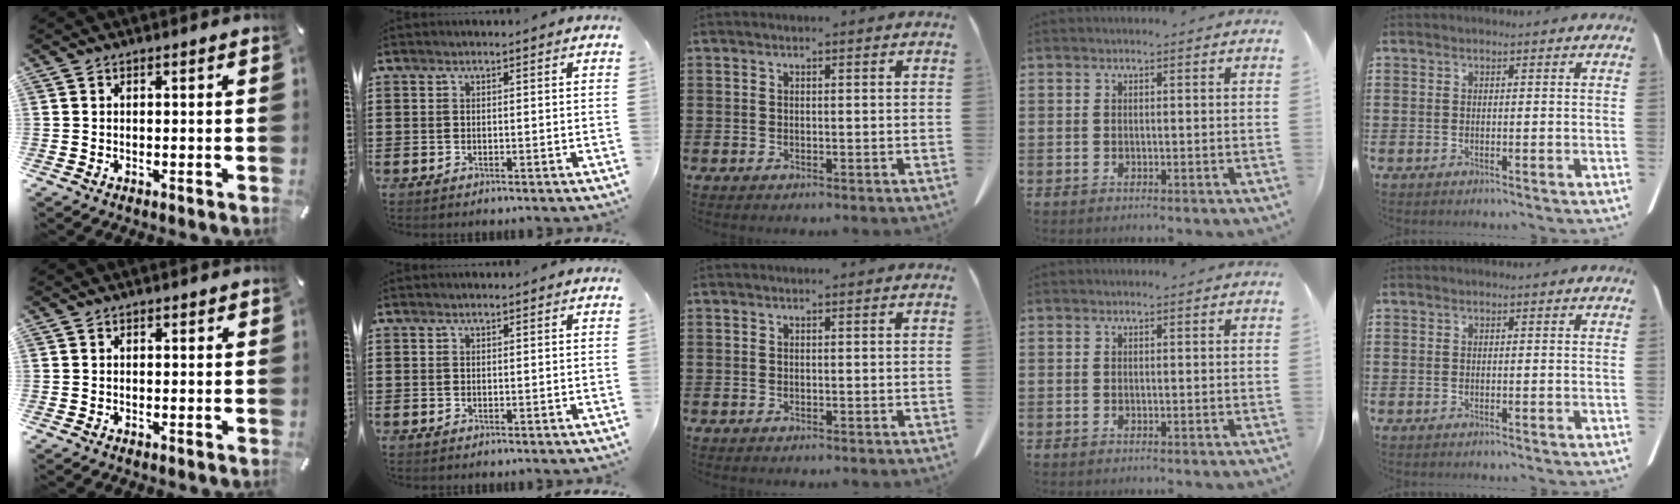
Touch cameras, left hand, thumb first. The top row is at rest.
{"thumb": {"total": 0.5, "force": [0.2, 0.4, 0.2], "torque": [-0.004, 0.004, 0.002]}}